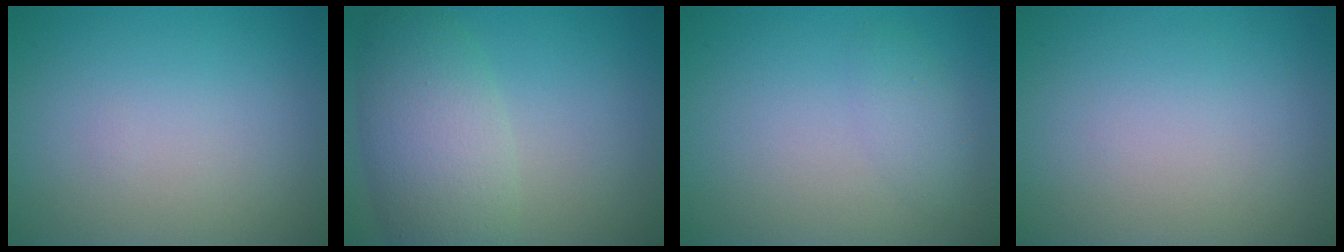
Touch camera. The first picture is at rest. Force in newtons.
{"total": 6.3, "press": 6.3, "slide": 0.3}
{"total": 1.5, "press": 1.5, "slide": 0.1}
{"total": 0.0}